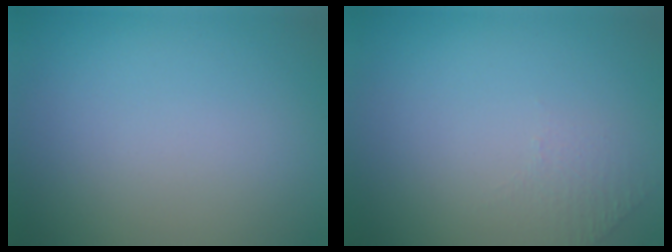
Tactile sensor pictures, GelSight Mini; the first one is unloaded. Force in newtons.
{"total": 1.0, "press": 0.5, "slide": 0.9}